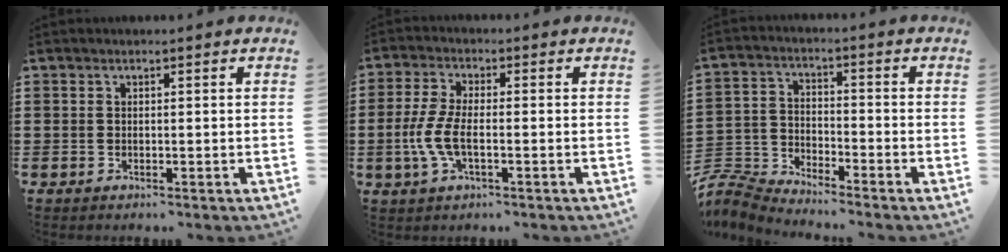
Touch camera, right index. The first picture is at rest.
{"total": 5.7, "force": [-1.5, 2.2, 5.0], "torque": [-0.121, -0.006, -0.036]}
{"total": 5.1, "force": [-5.0, 0.6, 0.6], "torque": [-0.041, -0.008, -0.110]}